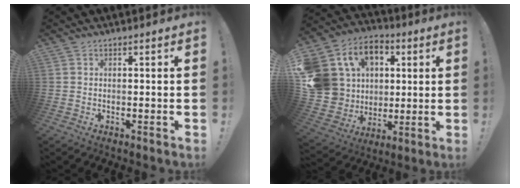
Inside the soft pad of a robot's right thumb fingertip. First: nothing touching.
{"total": 17.9, "force": [4.4, 15.9, 6.9], "torque": [-0.142, -0.019, 0.120]}